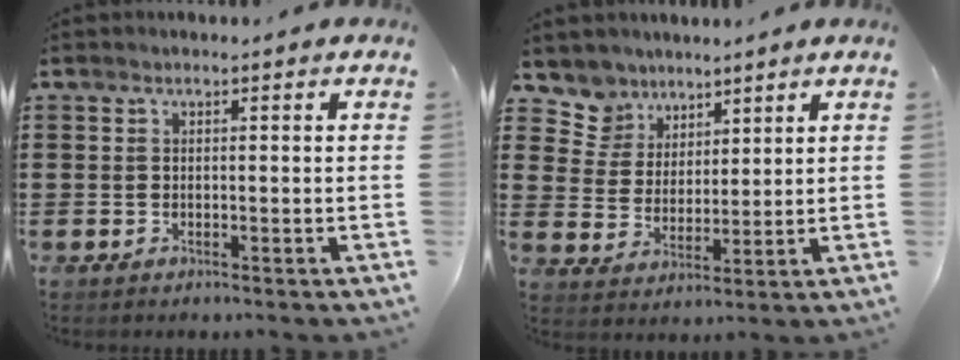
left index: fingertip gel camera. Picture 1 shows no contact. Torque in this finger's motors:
{"motor_torque": [-1.15, 0.99, -0.74, -0.21]}